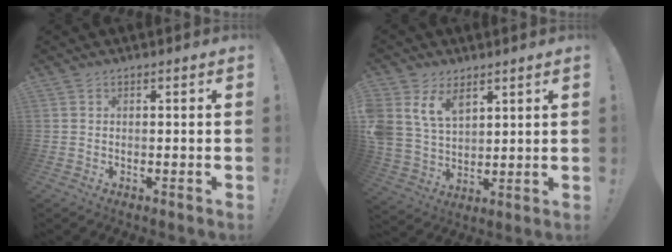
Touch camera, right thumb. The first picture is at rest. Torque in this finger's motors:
{"motor_torque": [0.36, 0.42, 1.00, 0.32, 0.12]}